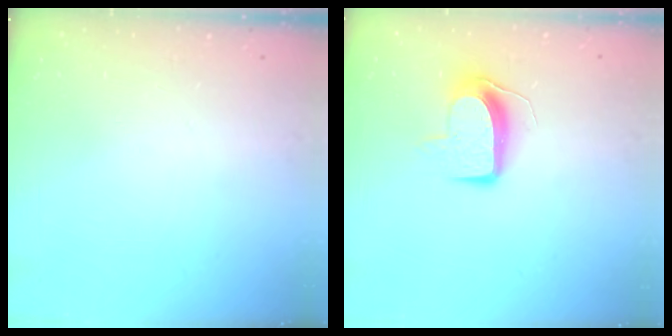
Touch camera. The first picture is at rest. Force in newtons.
{"total": 9.3, "press": 9.3, "slide": 0.6}